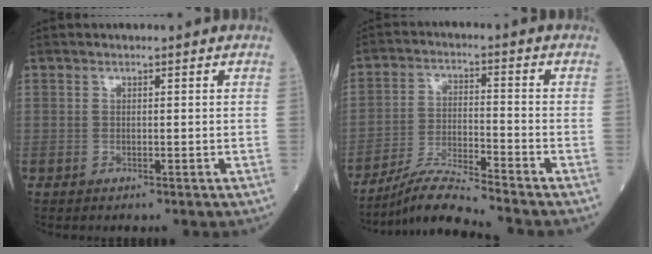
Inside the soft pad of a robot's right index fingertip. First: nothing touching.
{"total": 7.8, "force": [-7.1, -1.6, 2.8], "torque": [-0.061, -0.017, -0.132]}